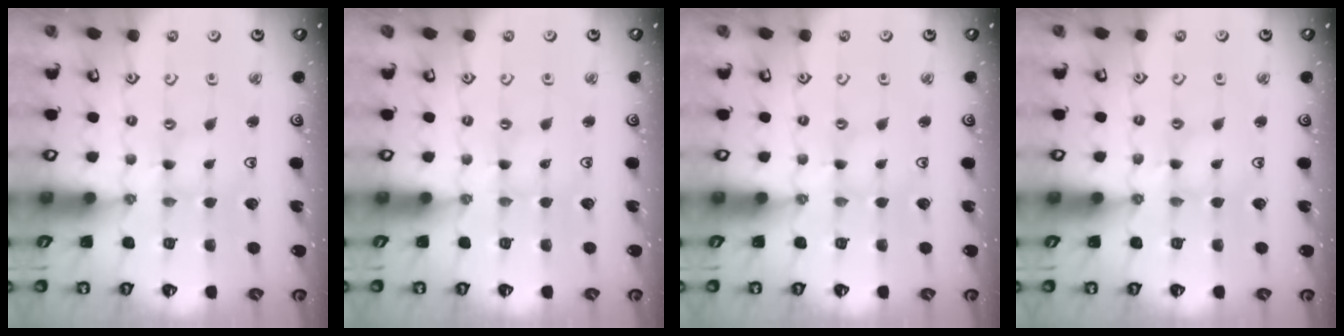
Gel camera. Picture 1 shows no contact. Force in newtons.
{"total": 0.0}
{"total": 0.5, "press": 0.5, "slide": 0.1}
{"total": 0.6, "press": 0.6, "slide": 0.2}